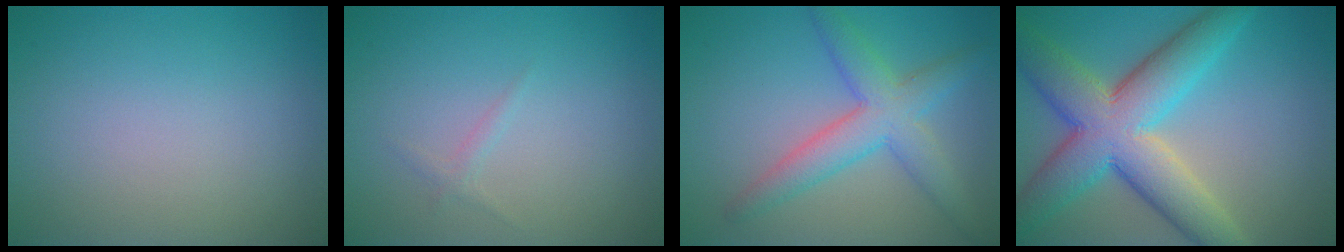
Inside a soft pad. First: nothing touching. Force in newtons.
{"total": 0.7, "press": 0.7, "slide": 0.1}
{"total": 5.0, "press": 5.0, "slide": 0.2}
{"total": 10.2, "press": 10.2, "slide": 0.2}